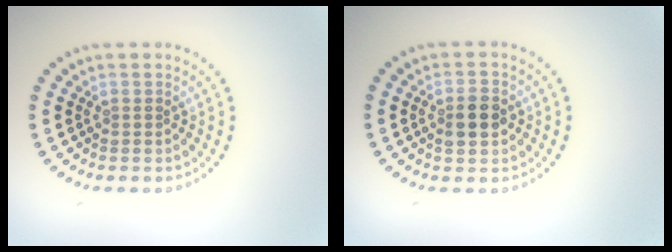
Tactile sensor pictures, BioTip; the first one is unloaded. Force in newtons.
{"total": 2.9, "press": 2.9, "slide": 0.2}